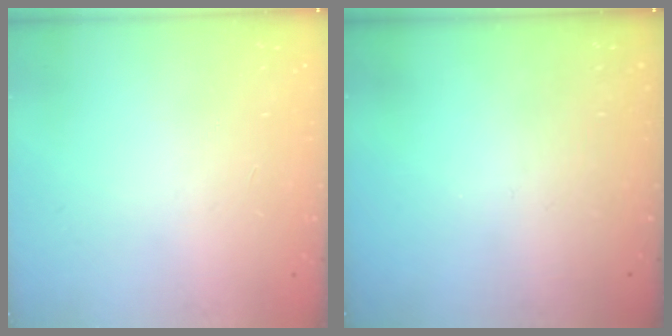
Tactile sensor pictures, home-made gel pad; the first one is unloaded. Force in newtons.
{"total": 0.0}